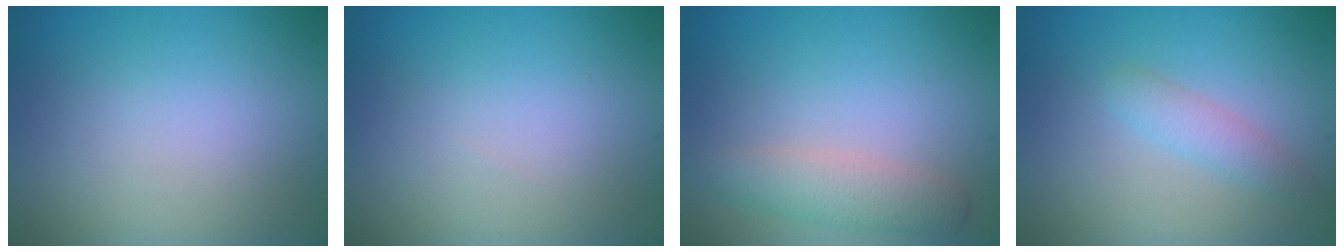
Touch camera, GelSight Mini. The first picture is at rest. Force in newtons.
{"total": 0.0}
{"total": 2.7, "press": 2.7, "slide": 0.1}
{"total": 1.9, "press": 1.9, "slide": 0.0}